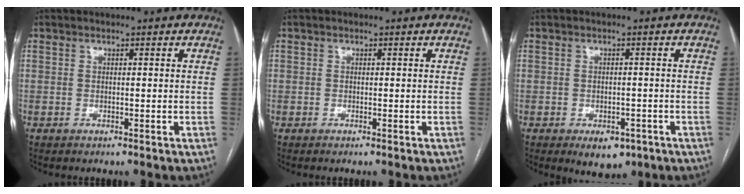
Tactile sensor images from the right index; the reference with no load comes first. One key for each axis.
{"total": 0.6, "fx": -0.1, "fy": 0.6, "fz": 0.0, "tx": 0.008, "ty": 0.004, "tz": -0.005}
{"total": 4.8, "fx": -2.7, "fy": 2.9, "fz": 2.6, "tx": -0.026, "ty": -0.001, "tz": -0.027}